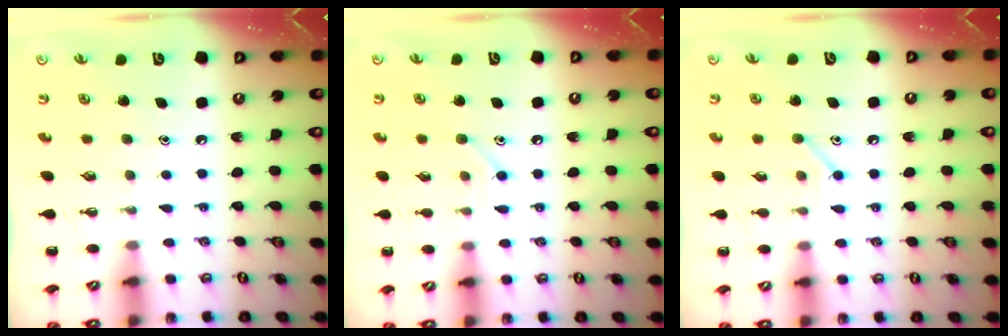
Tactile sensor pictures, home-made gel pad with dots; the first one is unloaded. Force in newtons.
{"total": 7.8, "press": 7.4, "slide": 2.4}
{"total": 7.4, "press": 7.2, "slide": 1.4}